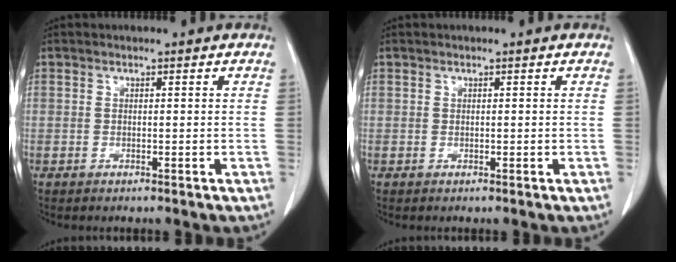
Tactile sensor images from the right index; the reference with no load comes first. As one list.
[{"total": 0.0}]